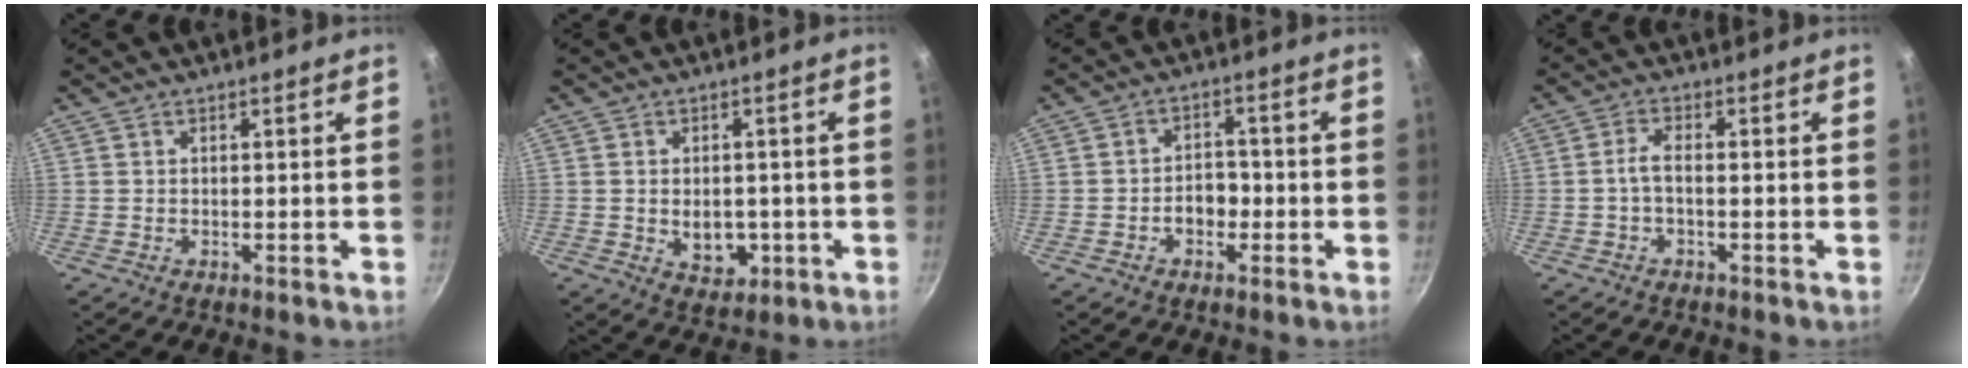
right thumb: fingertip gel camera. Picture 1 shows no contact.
{"total": 6.3, "force": [-1.0, 4.6, 4.2], "torque": [-0.039, 0.001, -0.004]}
{"total": 4.7, "force": [-1.5, 3.4, 2.8], "torque": [-0.014, 0.019, -0.026]}
{"total": 3.0, "force": [-0.8, 1.1, 2.7], "torque": [-0.066, 0.014, -0.022]}